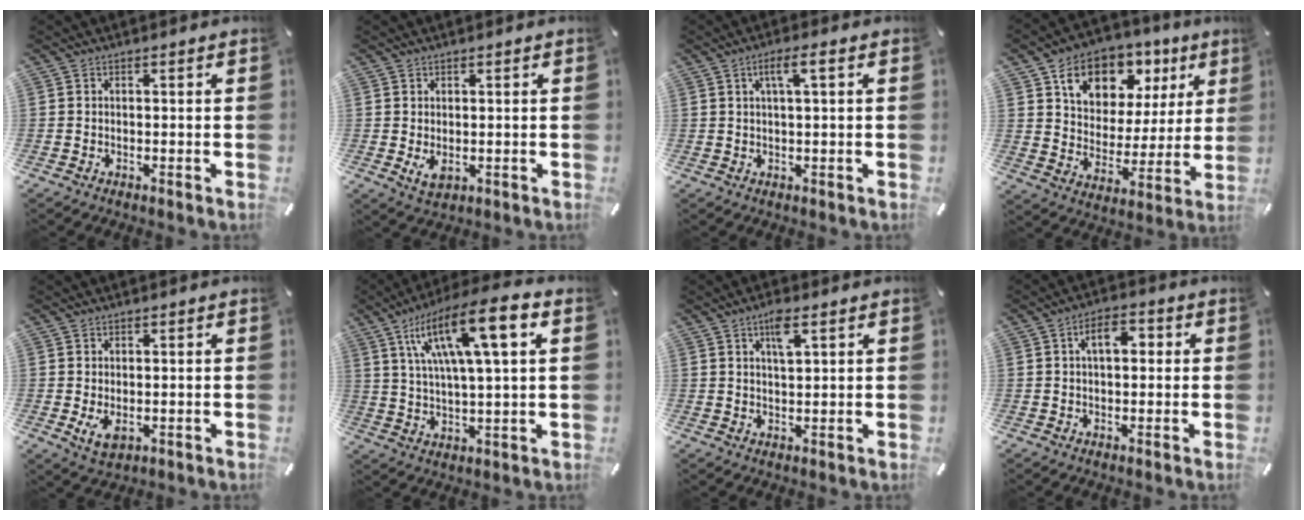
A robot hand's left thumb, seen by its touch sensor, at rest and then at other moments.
{"total": 2.6, "force": [-0.1, 1.7, 2.0], "torque": [-0.042, -0.006, -0.005]}
{"total": 4.3, "force": [1.4, 0.6, 4.0], "torque": [-0.078, 0.002, 0.021]}
{"total": 13.1, "force": [6.9, 9.9, 5.1], "torque": [-0.083, -0.033, 0.125]}
{"total": 3.4, "force": [-0.4, 2.2, 2.6], "torque": [-0.059, -0.007, -0.010]}
{"total": 16.4, "force": [7.3, 4.3, 14.1], "torque": [-0.272, -0.011, 0.114]}
{"total": 5.0, "force": [2.7, 1.5, 4.0], "torque": [-0.078, 0.001, 0.044]}
{"total": 6.0, "force": [1.2, 3.5, 4.8], "torque": [-0.073, 0.005, 0.012]}